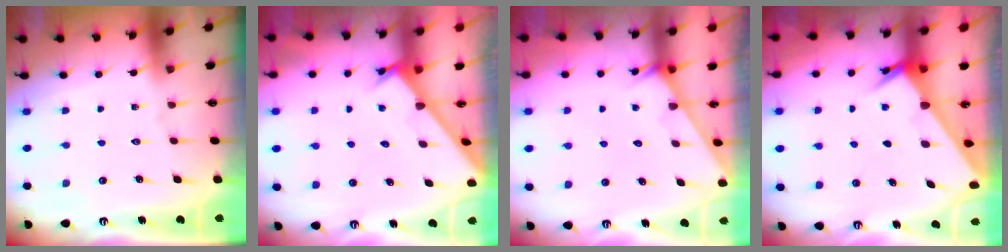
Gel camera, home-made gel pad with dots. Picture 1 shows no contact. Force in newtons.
{"total": 3.5, "press": 3.5, "slide": 0.4}
{"total": 1.4, "press": 1.4, "slide": 0.1}
{"total": 2.7, "press": 2.7, "slide": 0.2}